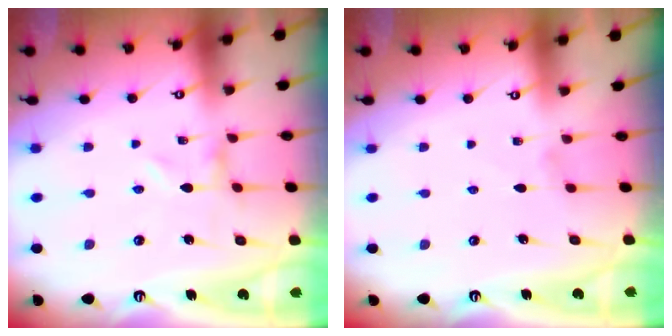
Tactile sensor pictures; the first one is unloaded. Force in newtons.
{"total": 0.0}